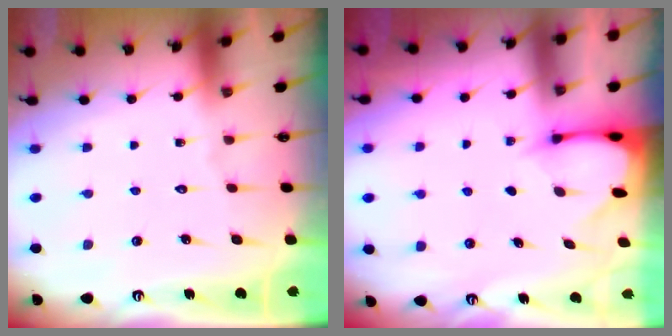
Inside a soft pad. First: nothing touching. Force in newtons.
{"total": 2.4, "press": 2.3, "slide": 0.3}